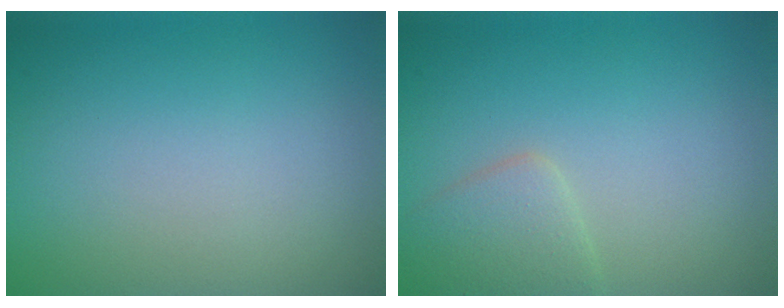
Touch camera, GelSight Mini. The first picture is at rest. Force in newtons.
{"total": 2.5, "press": 2.5, "slide": 0.1}